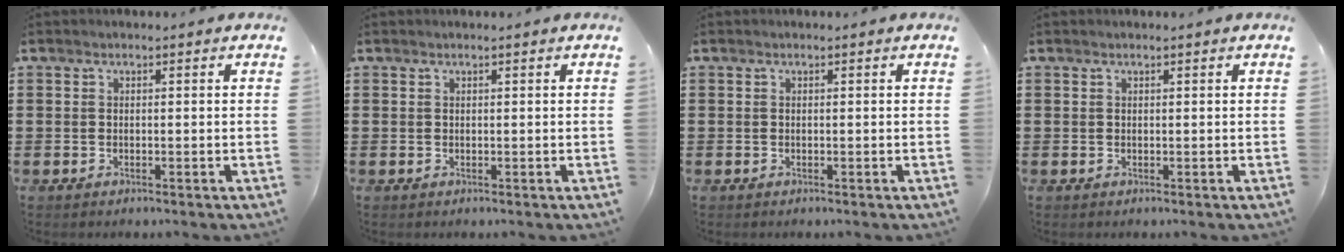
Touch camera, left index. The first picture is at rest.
{"total": 0.0}
{"total": 0.0}
{"total": 0.0}